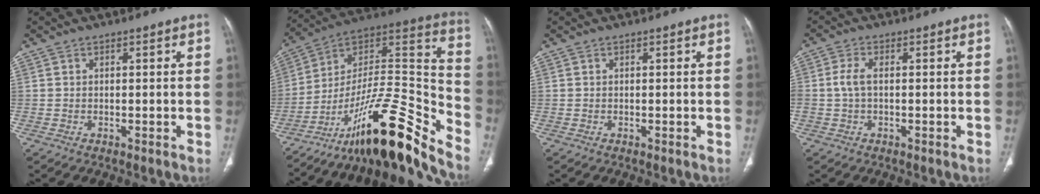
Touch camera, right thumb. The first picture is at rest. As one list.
[{"total": 24.4, "force": [-18.5, 4.4, 15.2], "torque": [-0.214, 0.126, -0.310]}, {"total": 0.0}, {"total": 3.5, "force": [0.0, 1.8, 3.0], "torque": [-0.076, 0.005, -0.004]}]